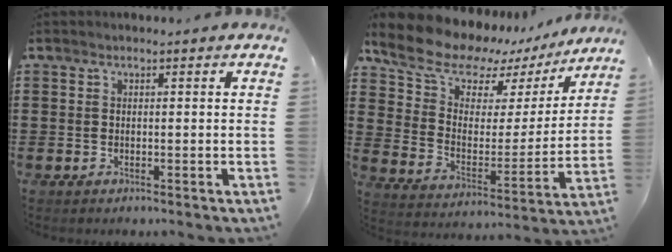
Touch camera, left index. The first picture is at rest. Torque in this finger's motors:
{"motor_torque": [2.14, 0.00, 0.51, 0.10]}